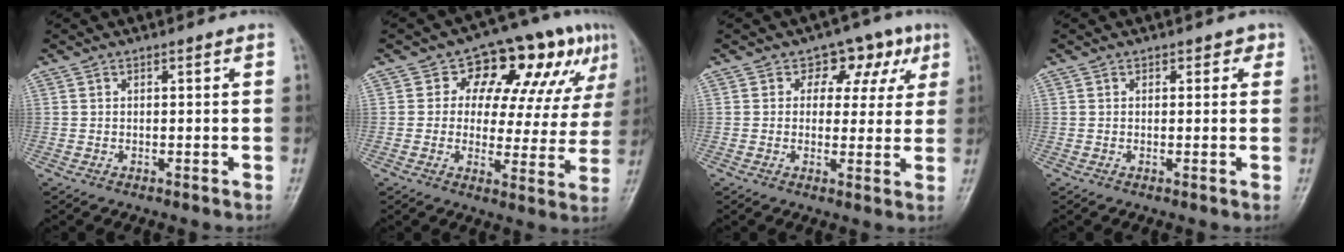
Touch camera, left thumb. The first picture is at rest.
{"total": 16.0, "force": [7.0, 8.8, 11.3], "torque": [-0.092, -0.001, 0.092]}
{"total": 7.7, "force": [3.1, 5.8, 4.0], "torque": [0.004, -0.001, 0.033]}
{"total": 1.5, "force": [0.7, 1.1, 0.7], "torque": [0.012, 0.000, 0.002]}